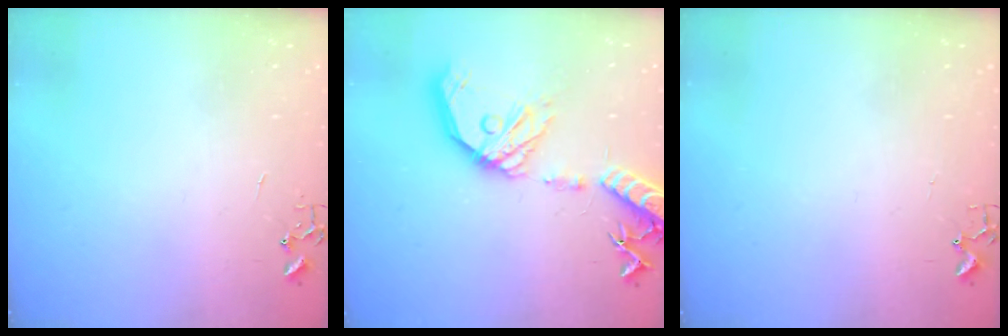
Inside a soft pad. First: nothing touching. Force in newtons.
{"total": 22.7, "press": 22.4, "slide": 3.8}
{"total": 4.0, "press": 3.9, "slide": 0.4}